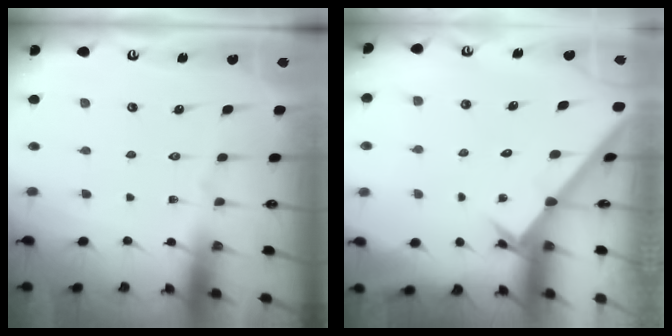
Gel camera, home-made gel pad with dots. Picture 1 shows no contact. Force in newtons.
{"total": 2.1, "press": 2.1, "slide": 0.2}